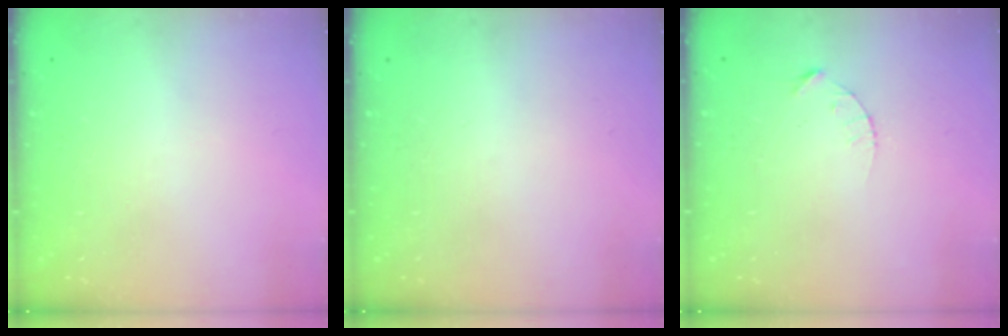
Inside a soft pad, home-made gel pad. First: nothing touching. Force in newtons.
{"total": 0.0}
{"total": 2.1, "press": 2.1, "slide": 0.3}